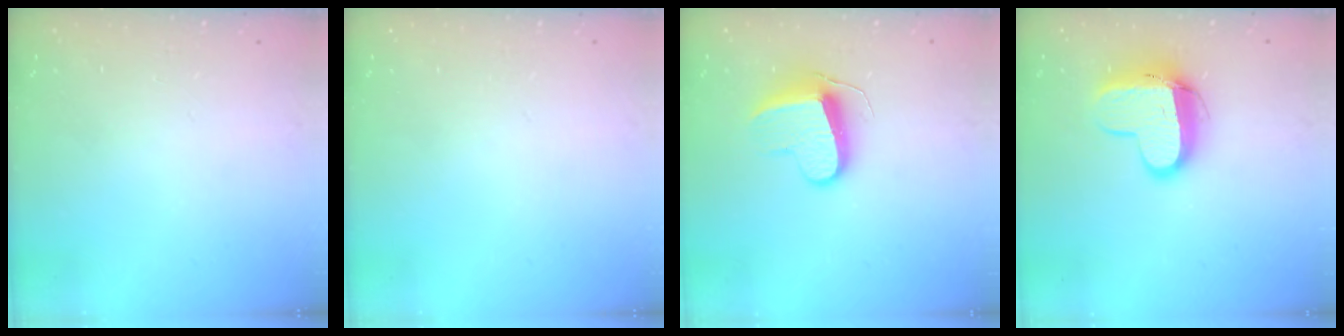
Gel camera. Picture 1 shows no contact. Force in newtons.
{"total": 0.0}
{"total": 9.9, "press": 9.9, "slide": 0.2}
{"total": 11.6, "press": 11.5, "slide": 1.2}